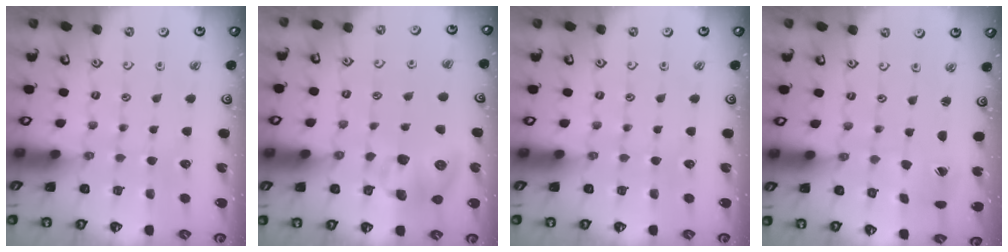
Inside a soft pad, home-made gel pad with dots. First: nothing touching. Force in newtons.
{"total": 9.9, "press": 9.8, "slide": 1.3}
{"total": 0.0}
{"total": 2.2, "press": 2.2, "slide": 0.1}